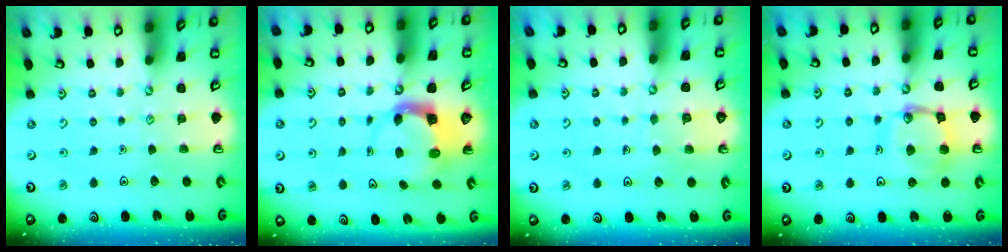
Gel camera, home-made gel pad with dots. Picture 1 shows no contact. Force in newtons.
{"total": 3.6, "press": 3.6, "slide": 0.5}
{"total": 5.1, "press": 5.1, "slide": 0.4}
{"total": 14.3, "press": 14.2, "slide": 1.5}